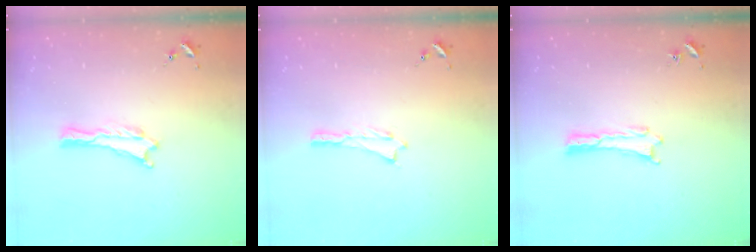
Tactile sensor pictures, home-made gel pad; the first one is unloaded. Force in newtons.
{"total": 0.0}
{"total": 0.0}